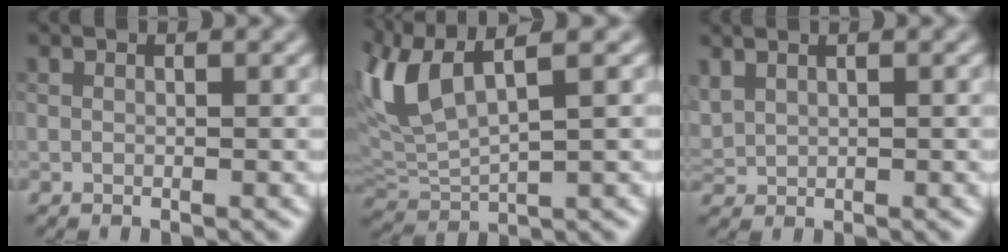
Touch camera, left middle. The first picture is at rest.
{"total": 6.0, "force": [1.6, 2.1, 5.3], "torque": [-0.129, 0.013, 0.037]}
{"total": 0.6, "force": [0.5, 0.2, 0.3], "torque": [-0.018, 0.011, 0.023]}